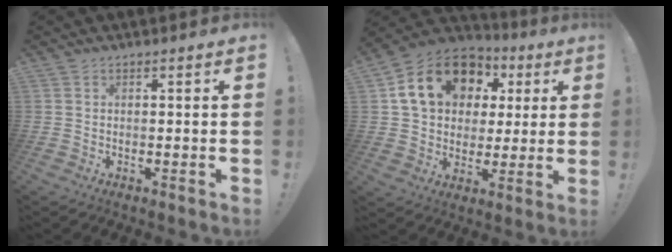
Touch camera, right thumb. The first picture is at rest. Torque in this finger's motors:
{"motor_torque": [2.17, 2.84, 1.27, 0.32, 0.09]}